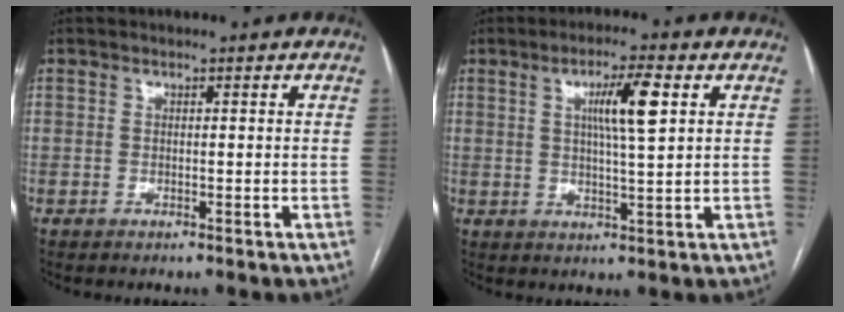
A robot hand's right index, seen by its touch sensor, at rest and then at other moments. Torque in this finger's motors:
{"motor_torque": [0.21, 0.09, 0.20, 0.09]}